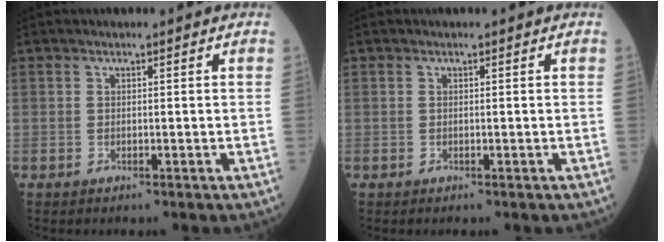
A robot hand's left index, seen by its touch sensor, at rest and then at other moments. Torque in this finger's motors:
{"motor_torque": [0.04, 0.06, 0.01, 0.00]}